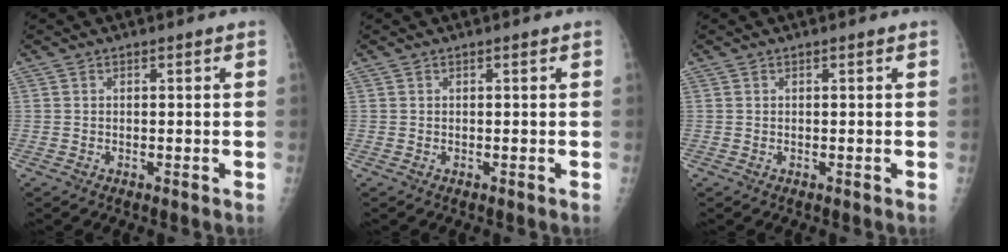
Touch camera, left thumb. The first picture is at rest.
{"total": 0.0}
{"total": 0.0}